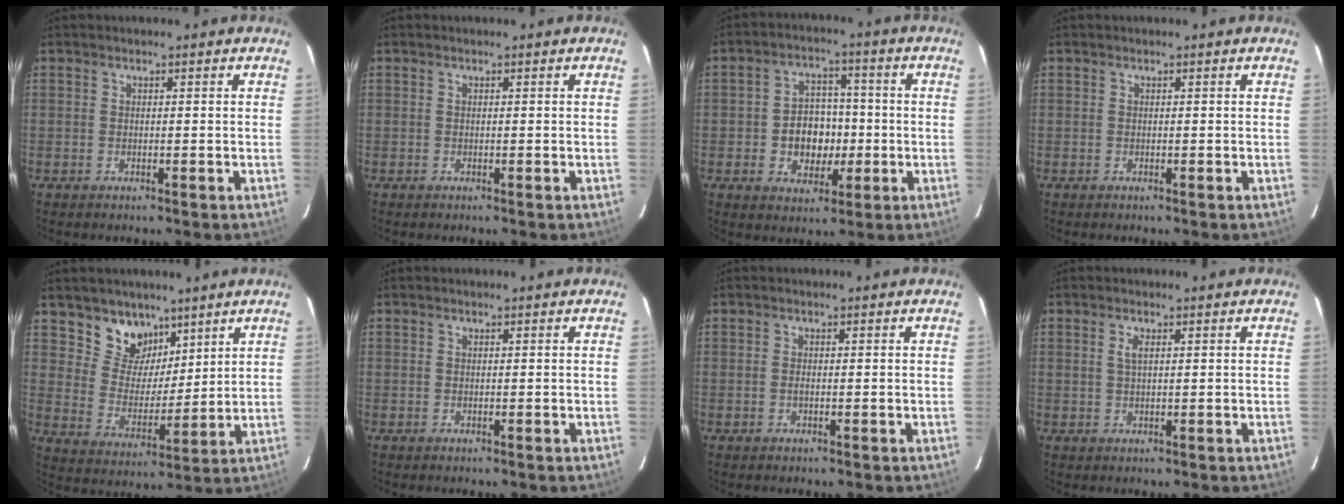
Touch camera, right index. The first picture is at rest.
{"total": 0.0}
{"total": 8.5, "force": [-1.6, 6.8, 4.7], "torque": [-0.102, 0.017, -0.014]}
{"total": 0.0}
{"total": 9.4, "force": [6.6, 6.3, 2.4], "torque": [-0.044, -0.001, 0.125]}
{"total": 0.0}
{"total": 0.5, "force": [-0.2, 0.2, 0.4], "torque": [-0.009, -0.001, -0.004]}
{"total": 1.6, "force": [0.6, 0.5, 1.4], "torque": [-0.027, 0.002, 0.009]}